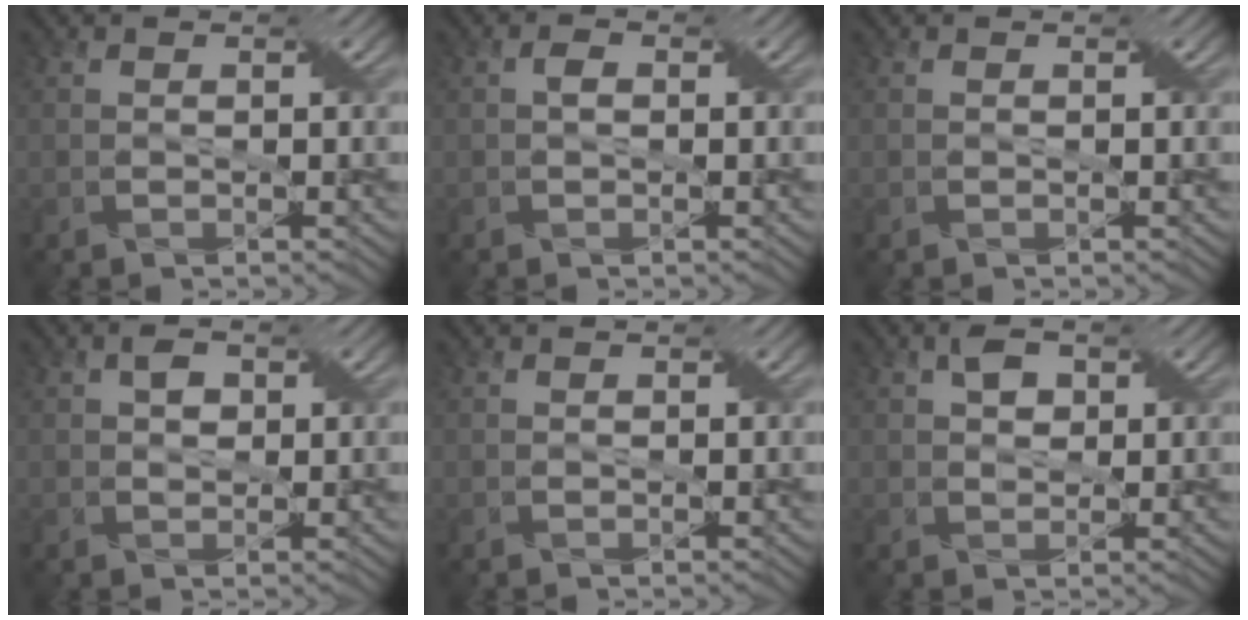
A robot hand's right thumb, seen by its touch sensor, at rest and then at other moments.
{"total": 1.1, "force": [0.0, 0.7, 0.9], "torque": [-0.014, 0.004, -0.001]}
{"total": 0.0}
{"total": 1.9, "force": [0.5, 1.4, 1.2], "torque": [-0.024, 0.002, 0.007]}
{"total": 0.0}
{"total": 2.5, "force": [0.9, 1.7, 1.6], "torque": [-0.032, 0.003, 0.014]}